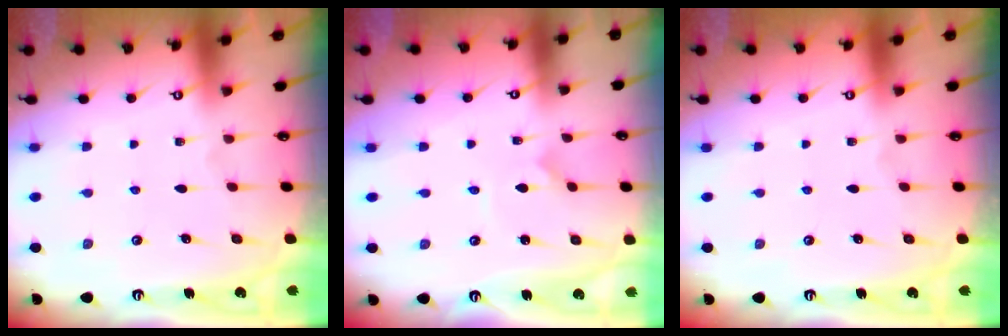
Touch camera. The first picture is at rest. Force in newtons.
{"total": 0.0}
{"total": 0.0}